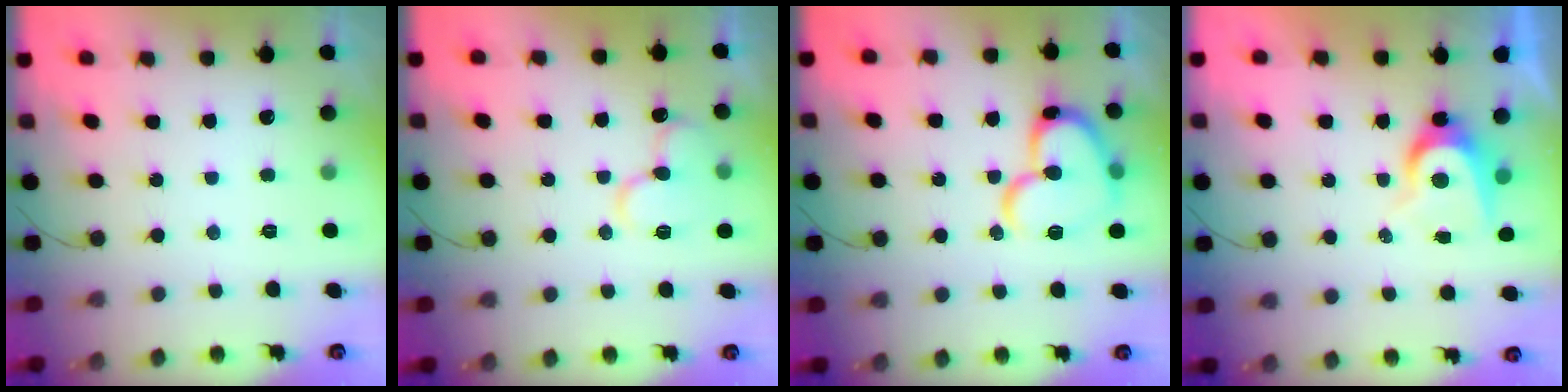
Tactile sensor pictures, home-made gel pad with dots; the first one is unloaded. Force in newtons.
{"total": 12.4, "press": 12.3, "slide": 1.5}
{"total": 16.5, "press": 16.4, "slide": 2.0}
{"total": 6.3, "press": 6.3, "slide": 0.2}